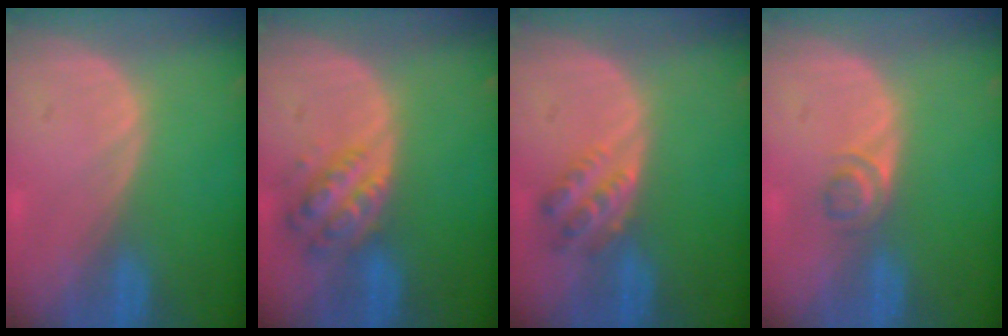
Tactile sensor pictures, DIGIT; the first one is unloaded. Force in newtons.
{"total": 6.0, "press": 5.4, "slide": 2.6}
{"total": 4.6, "press": 4.0, "slide": 2.3}
{"total": 2.3, "press": 2.1, "slide": 1.0}